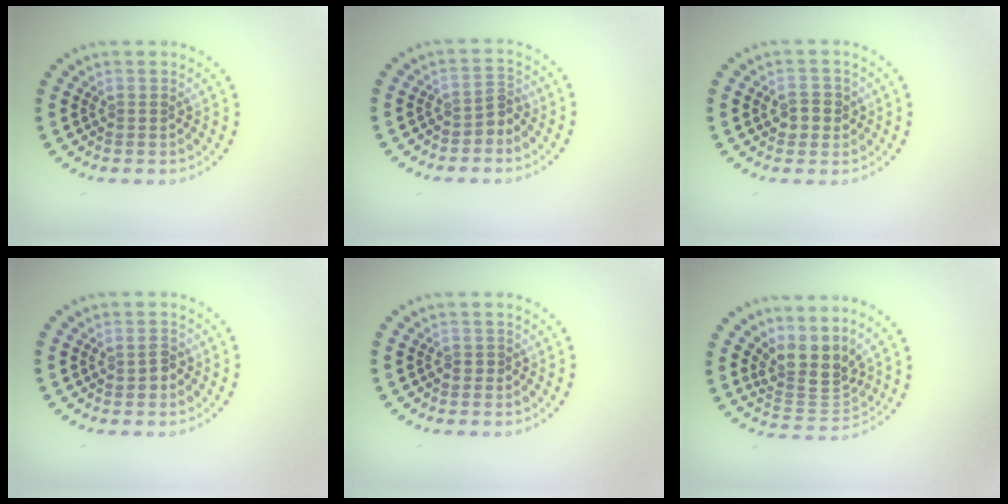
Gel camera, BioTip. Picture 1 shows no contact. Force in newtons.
{"total": 1.5, "press": 1.2, "slide": 1.0}
{"total": 2.4, "press": 2.3, "slide": 0.5}
{"total": 1.2, "press": 1.2, "slide": 0.2}
{"total": 0.6, "press": 0.3, "slide": 0.4}
{"total": 3.8, "press": 2.8, "slide": 2.6}